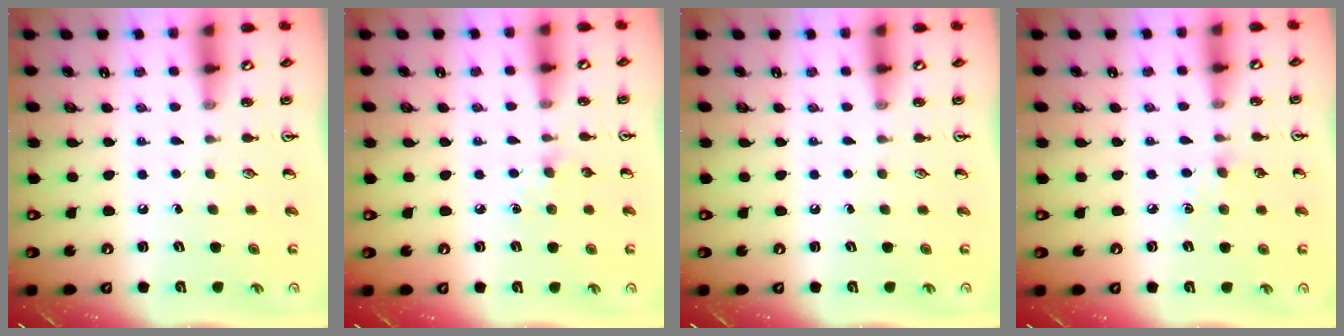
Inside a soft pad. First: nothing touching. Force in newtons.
{"total": 4.4, "press": 4.4, "slide": 0.6}
{"total": 0.0}
{"total": 5.5, "press": 5.4, "slide": 0.8}